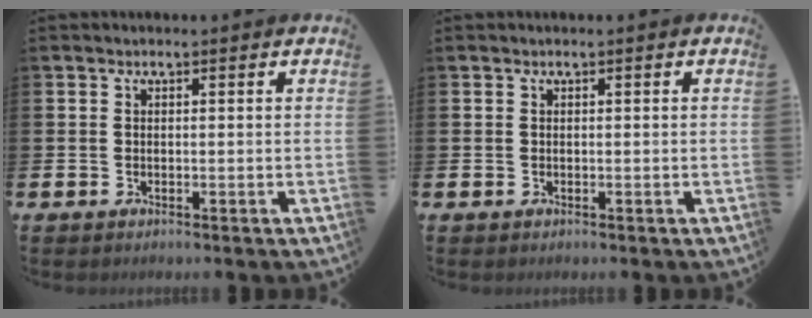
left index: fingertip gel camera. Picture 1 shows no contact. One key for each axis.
{"total": 0.0}